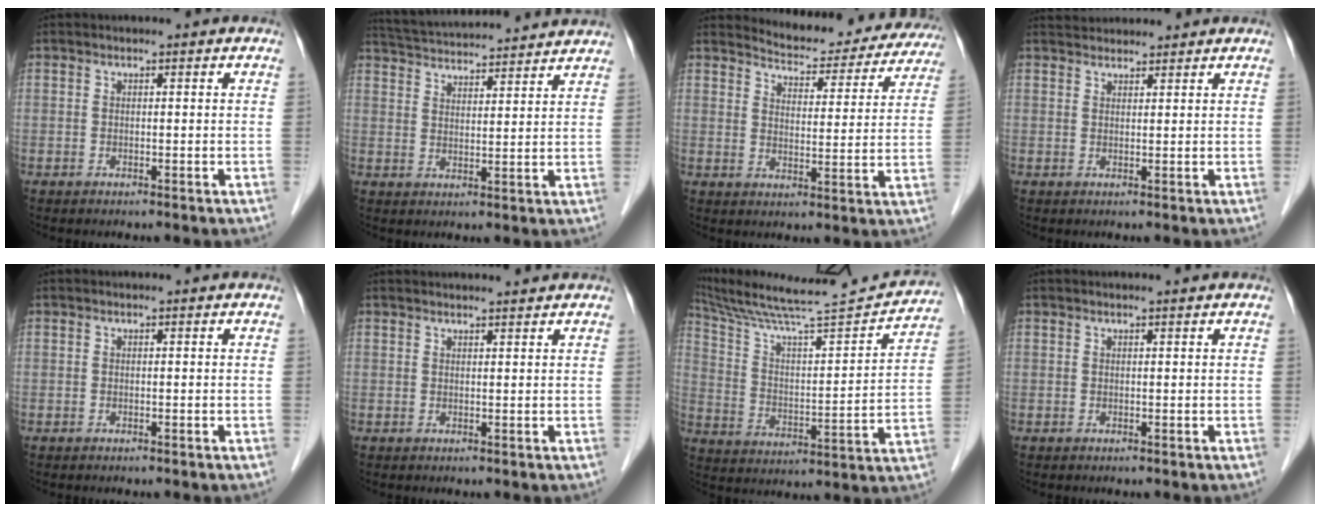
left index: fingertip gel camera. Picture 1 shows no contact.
{"total": 17.3, "force": [16.2, 1.6, 5.8], "torque": [-0.106, 0.043, 0.240]}
{"total": 15.6, "force": [14.8, 4.0, 3.1], "torque": [-0.024, -0.020, 0.167]}
{"total": 4.2, "force": [4.1, 0.8, 0.5], "torque": [-0.010, 0.035, 0.066]}
{"total": 0.0}
{"total": 4.5, "force": [4.4, 0.1, 1.1], "torque": [-0.014, 0.019, 0.053]}
{"total": 23.1, "force": [21.3, 0.9, 9.0], "torque": [-0.156, -0.011, 0.319]}
{"total": 1.0, "force": [0.9, -0.2, 0.4], "torque": [-0.008, 0.004, 0.017]}